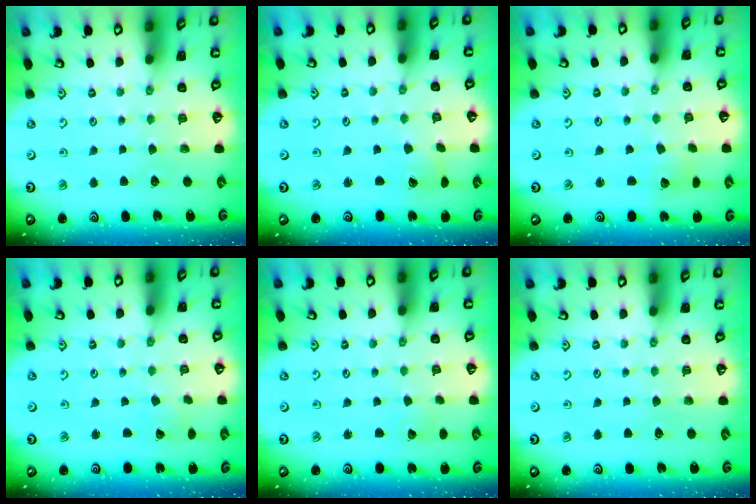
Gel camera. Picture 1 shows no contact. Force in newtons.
{"total": 2.1, "press": 2.1, "slide": 0.3}
{"total": 1.8, "press": 1.7, "slide": 0.3}
{"total": 0.5, "press": 0.5, "slide": 0.0}
{"total": 1.8, "press": 1.8, "slide": 0.1}
{"total": 0.0}